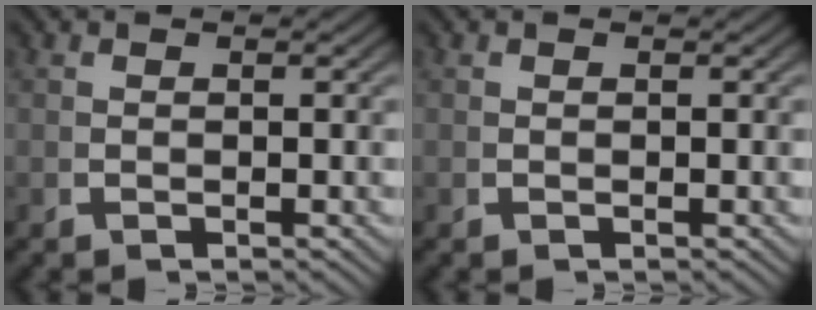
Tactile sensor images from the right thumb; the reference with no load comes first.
{"total": 0.0}